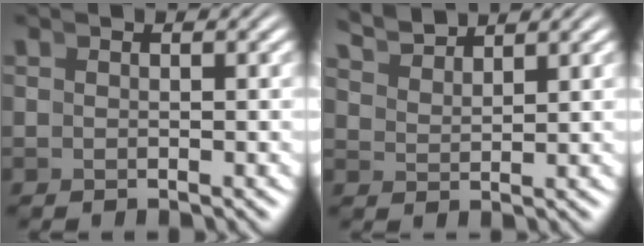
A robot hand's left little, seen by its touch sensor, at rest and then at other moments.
{"total": 3.4, "force": [3.4, 0.2, 0.7], "torque": [-0.010, 0.008, 0.062]}